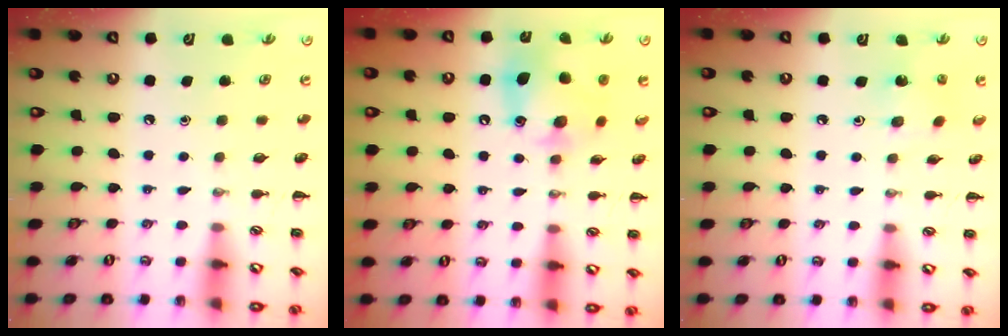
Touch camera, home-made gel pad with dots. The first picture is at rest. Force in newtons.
{"total": 12.1, "press": 11.9, "slide": 1.6}
{"total": 2.4, "press": 2.2, "slide": 0.8}